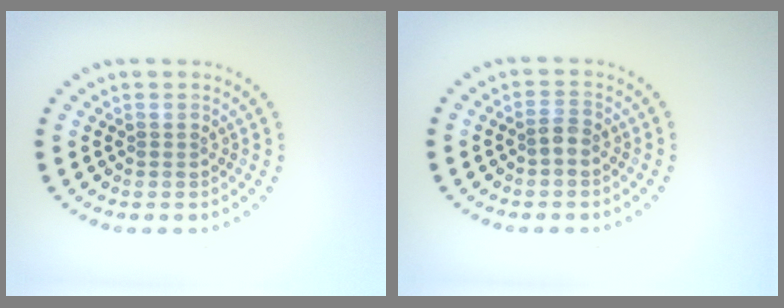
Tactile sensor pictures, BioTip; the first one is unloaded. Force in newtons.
{"total": 1.3, "press": 1.2, "slide": 0.5}